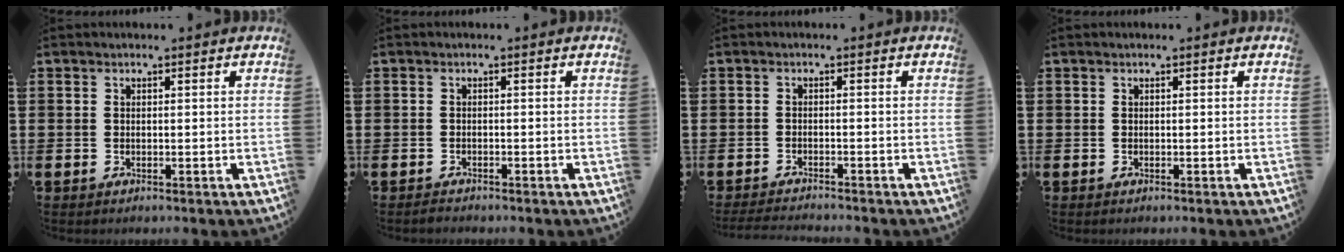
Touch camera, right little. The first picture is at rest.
{"total": 0.7, "force": [-0.6, 0.2, 0.1], "torque": [-0.005, -0.001, -0.013]}
{"total": 1.5, "force": [-1.5, -0.1, 0.3], "torque": [-0.005, 0.003, -0.030]}
{"total": 0.0}